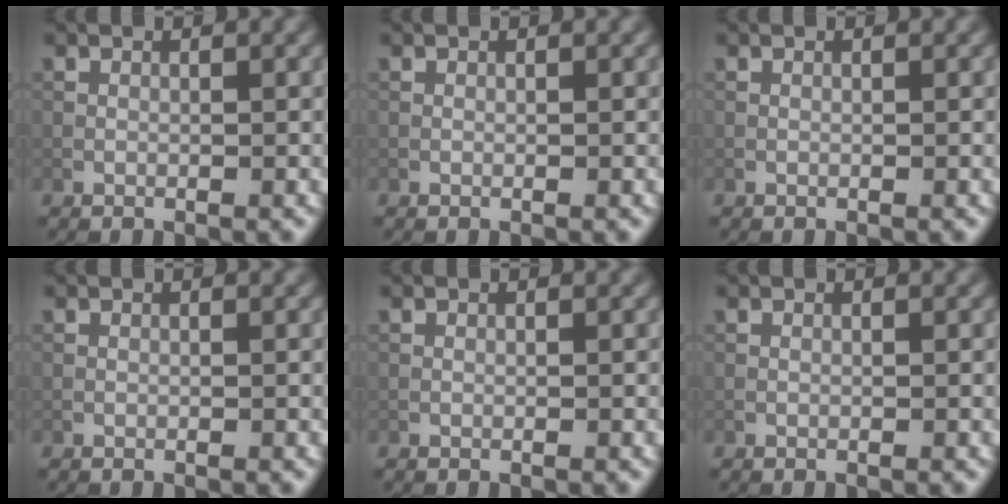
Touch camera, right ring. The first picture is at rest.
{"total": 0.0}
{"total": 0.0}
{"total": 0.0}
{"total": 0.0}
{"total": 0.0}